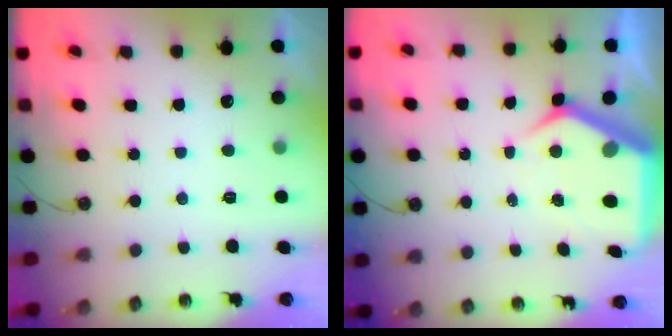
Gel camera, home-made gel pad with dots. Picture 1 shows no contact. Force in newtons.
{"total": 10.4, "press": 10.3, "slide": 1.3}